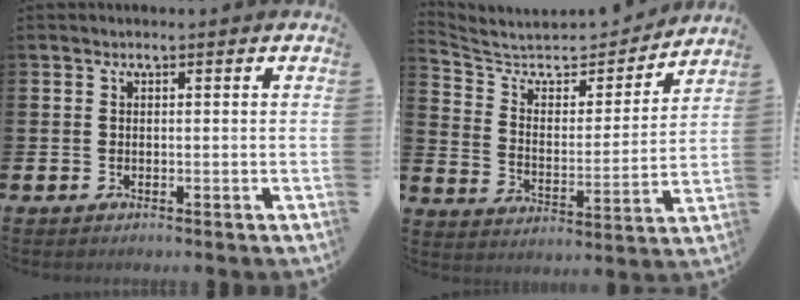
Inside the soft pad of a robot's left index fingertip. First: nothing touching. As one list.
[{"total": 6.6, "force": [5.8, 2.6, 1.8], "torque": [-0.067, -0.051, 0.092]}]